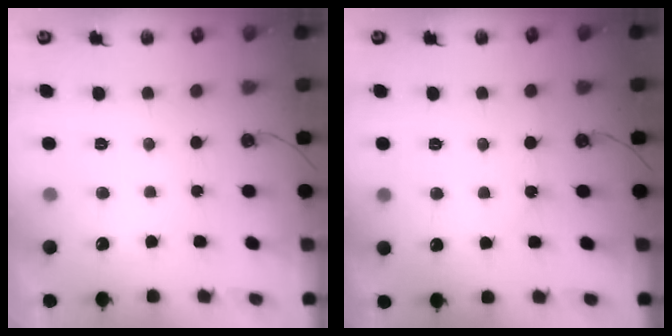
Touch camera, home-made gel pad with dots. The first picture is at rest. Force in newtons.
{"total": 1.5, "press": 1.4, "slide": 0.3}